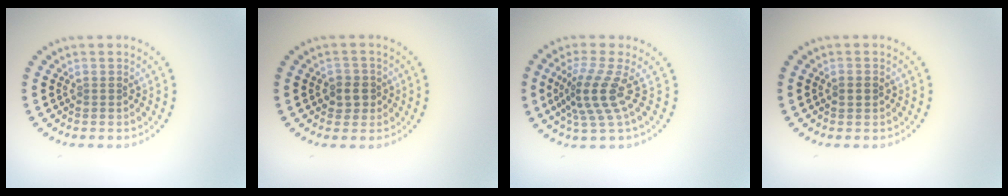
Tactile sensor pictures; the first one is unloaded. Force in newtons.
{"total": 2.1, "press": 1.9, "slide": 0.8}
{"total": 4.1, "press": 2.9, "slide": 2.9}
{"total": 1.5, "press": 1.5, "slide": 0.0}